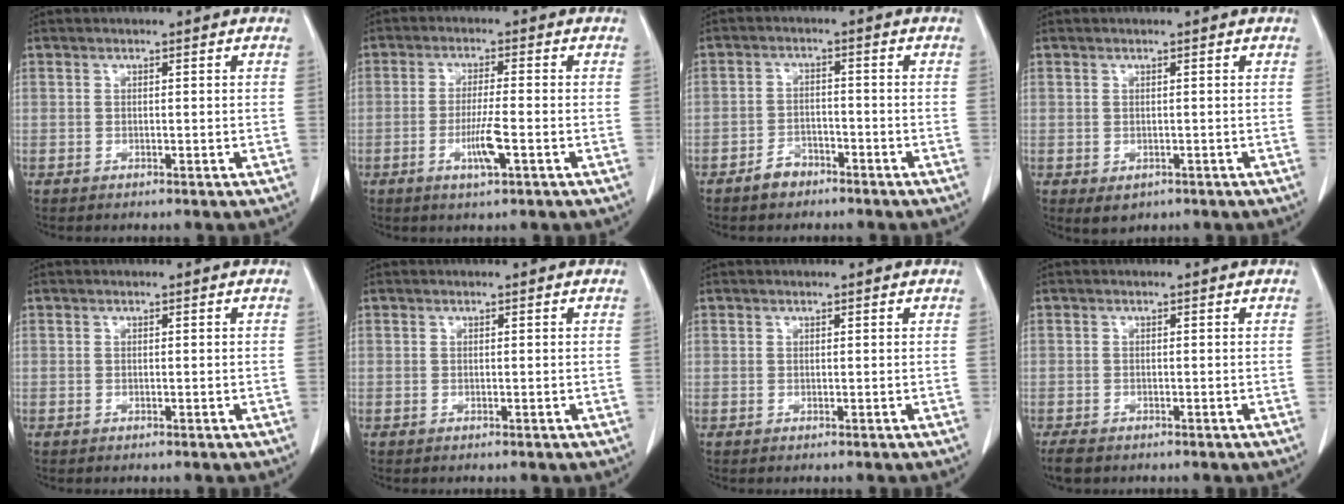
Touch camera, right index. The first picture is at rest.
{"total": 5.1, "force": [-1.9, 0.1, 4.8], "torque": [-0.093, -0.008, -0.033]}
{"total": 3.4, "force": [-2.7, 1.8, 1.0], "torque": [-0.018, 0.008, -0.041]}
{"total": 2.0, "force": [-0.8, 1.5, 1.0], "torque": [-0.013, -0.001, 0.000]}
{"total": 0.0}
{"total": 0.0}
{"total": 0.0}
{"total": 2.4, "force": [-1.9, 1.1, 0.9], "torque": [-0.018, -0.001, -0.026]}